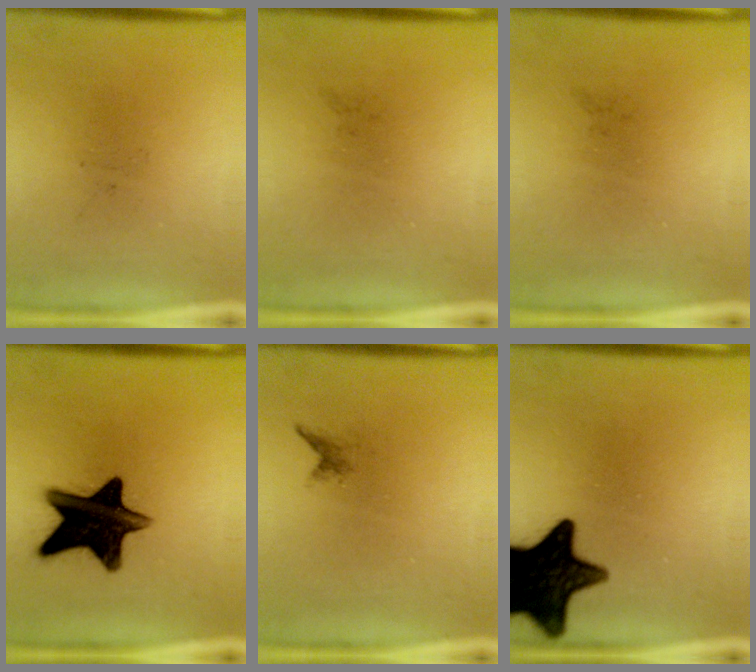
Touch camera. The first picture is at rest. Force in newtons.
{"total": 0.0}
{"total": 0.0}
{"total": 15.0}
{"total": 0.7}
{"total": 16.5}